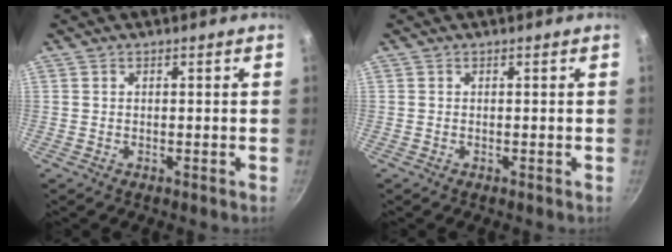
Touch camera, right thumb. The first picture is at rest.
{"total": 0.0}